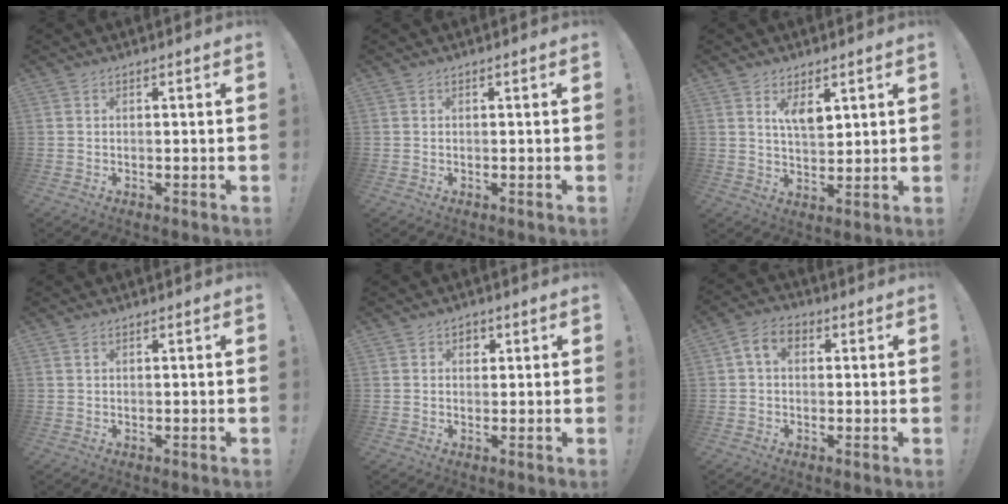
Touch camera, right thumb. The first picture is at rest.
{"total": 0.0}
{"total": 6.1, "force": [3.7, 2.8, 3.9], "torque": [-0.057, -0.022, 0.060]}
{"total": 1.0, "force": [0.6, 0.5, 0.7], "torque": [-0.010, 0.000, 0.010]}
{"total": 2.7, "force": [0.8, 2.3, 1.0], "torque": [-0.003, -0.002, 0.010]}
{"total": 6.4, "force": [1.7, 4.5, 4.2], "torque": [-0.078, 0.006, 0.032]}